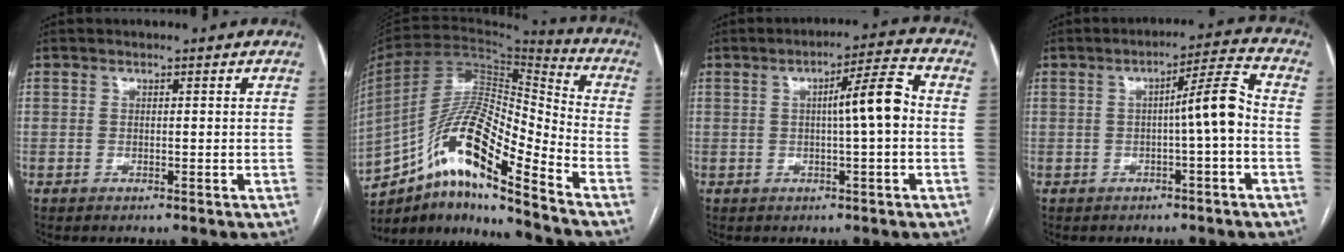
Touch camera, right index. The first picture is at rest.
{"total": 17.5, "force": [-10.8, 2.4, 13.6], "torque": [-0.256, 0.019, -0.190]}
{"total": 7.2, "force": [0.1, 0.3, 7.2], "torque": [-0.108, 0.017, -0.001]}
{"total": 6.6, "force": [-0.9, -0.2, 6.5], "torque": [-0.096, 0.018, -0.012]}